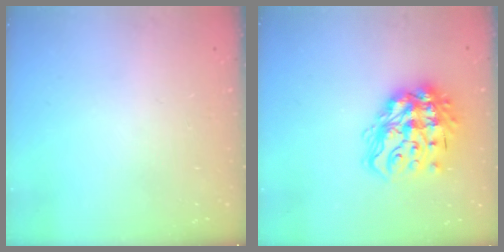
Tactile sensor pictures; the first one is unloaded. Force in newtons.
{"total": 17.9, "press": 17.8, "slide": 2.0}